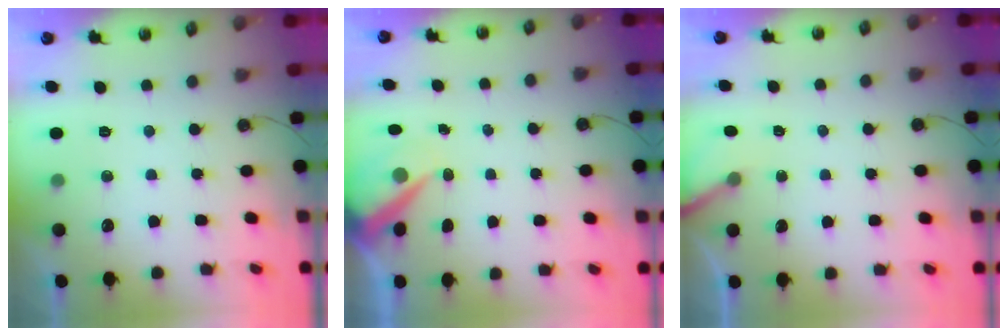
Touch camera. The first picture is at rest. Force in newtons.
{"total": 6.2, "press": 6.1, "slide": 0.9}
{"total": 4.2, "press": 4.2, "slide": 0.3}